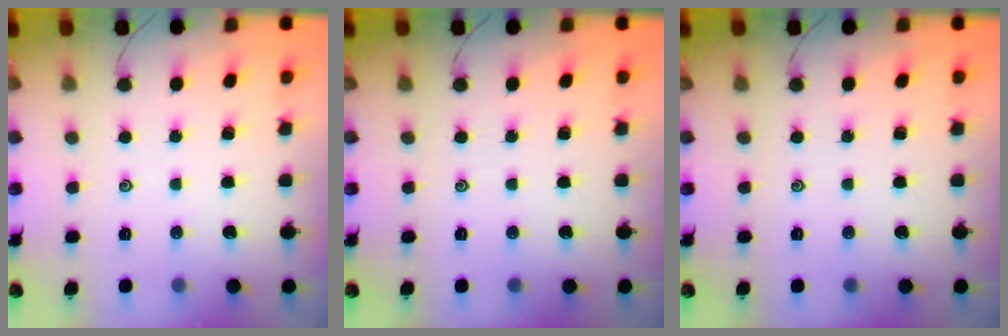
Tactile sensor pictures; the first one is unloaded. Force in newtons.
{"total": 0.0}
{"total": 0.0}